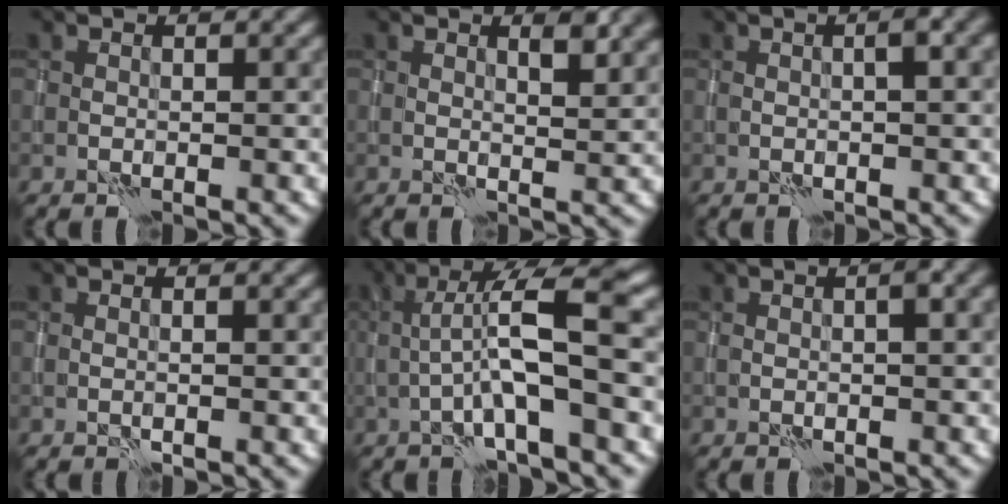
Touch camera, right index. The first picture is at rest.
{"total": 2.6, "force": [1.4, 0.8, 2.1], "torque": [-0.028, 0.000, 0.020]}
{"total": 2.5, "force": [0.4, 0.6, 2.4], "torque": [-0.033, 0.007, 0.005]}
{"total": 0.5, "force": [-0.1, 0.1, 0.5], "torque": [-0.007, 0.001, -0.003]}
{"total": 6.9, "force": [-1.3, 1.0, 6.7], "torque": [-0.116, 0.021, -0.022]}
{"total": 1.9, "force": [0.3, 0.4, 1.9], "torque": [-0.027, 0.005, 0.004]}